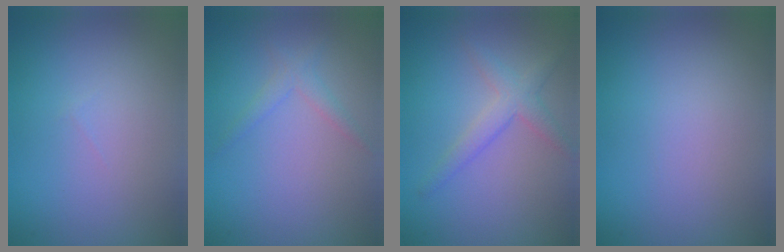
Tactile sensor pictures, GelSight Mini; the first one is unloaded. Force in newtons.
{"total": 1.5, "press": 1.5, "slide": 0.1}
{"total": 2.6, "press": 2.6, "slide": 0.1}
{"total": 0.0}